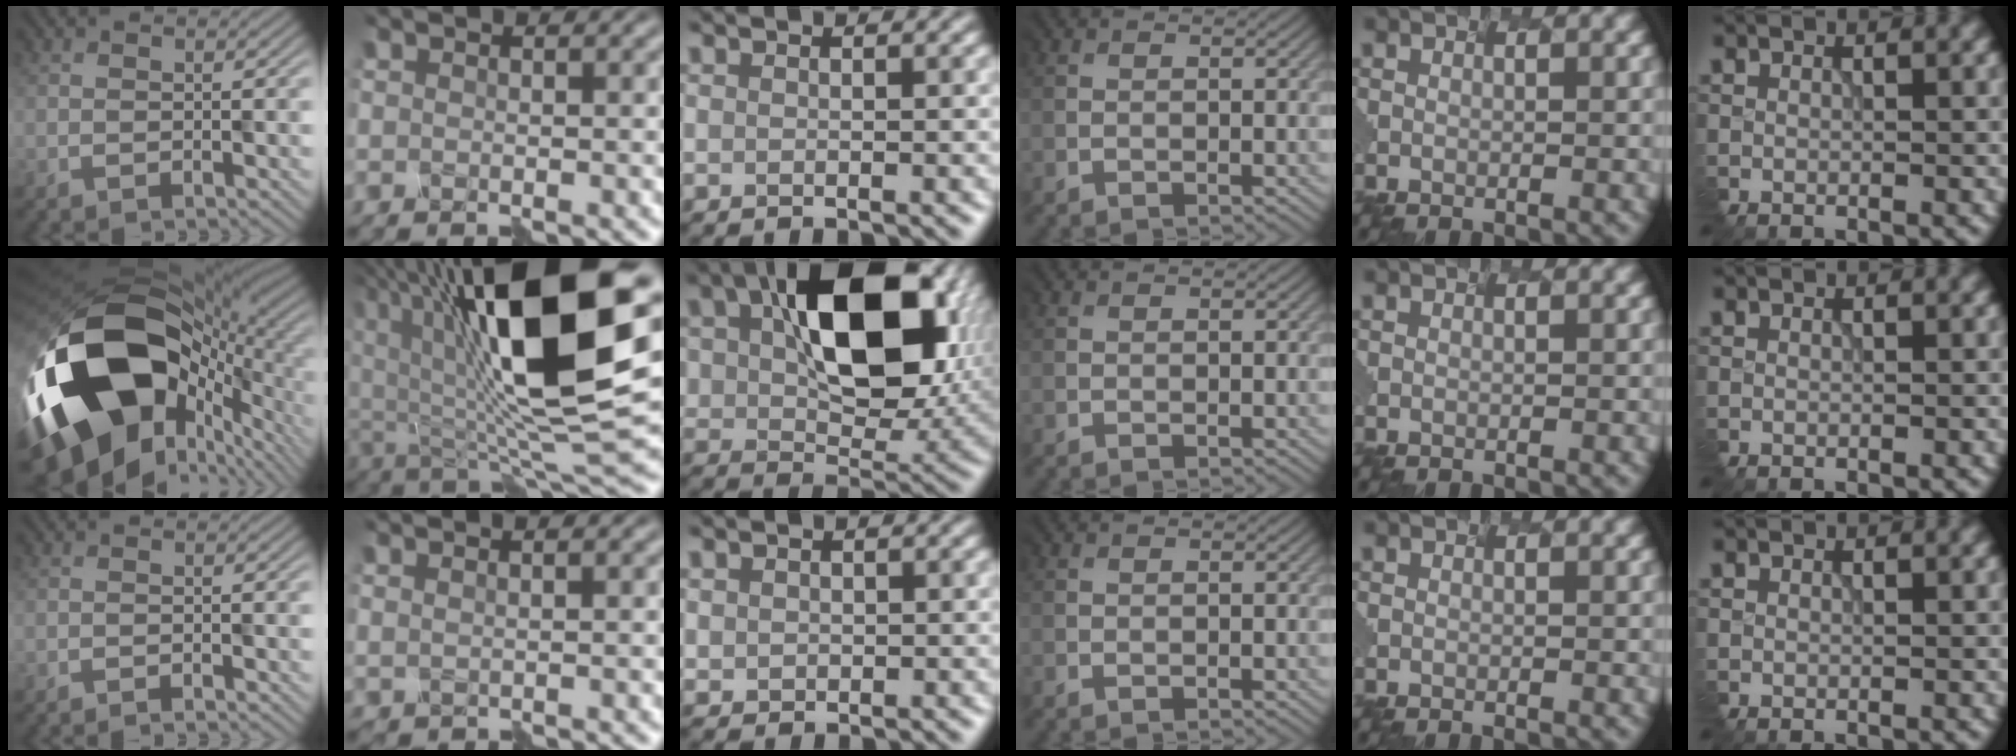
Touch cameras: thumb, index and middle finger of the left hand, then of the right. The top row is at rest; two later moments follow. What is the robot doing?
{"motion": "assemble", "object": "markers"}